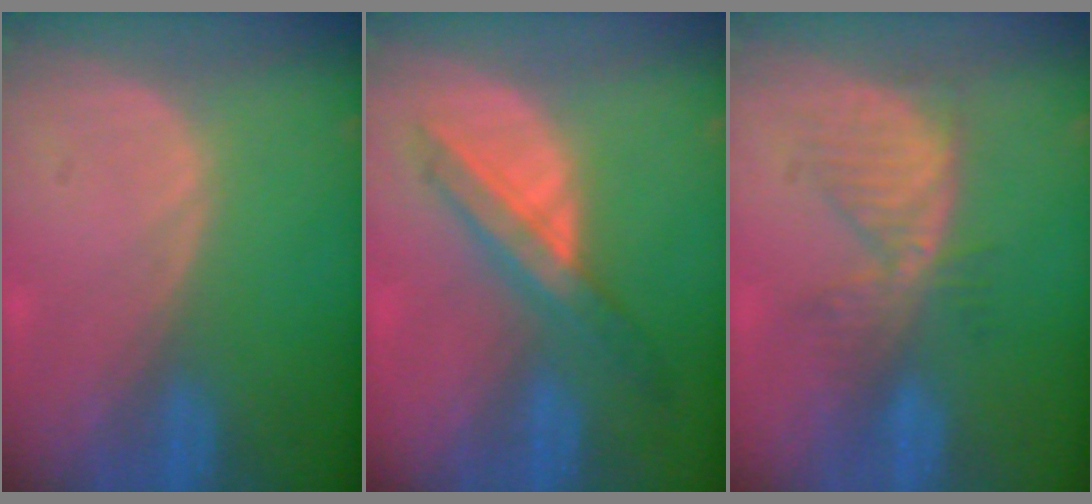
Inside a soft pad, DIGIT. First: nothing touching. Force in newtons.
{"total": 6.1, "press": 6.0, "slide": 1.0}
{"total": 6.0, "press": 5.9, "slide": 1.1}